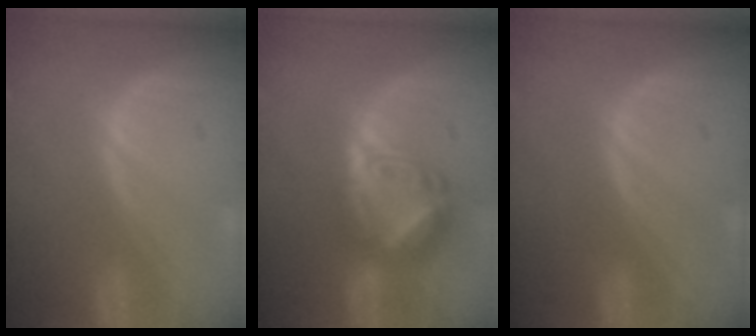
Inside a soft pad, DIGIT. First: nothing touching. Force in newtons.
{"total": 8.0, "press": 6.9, "slide": 4.0}
{"total": 0.0}